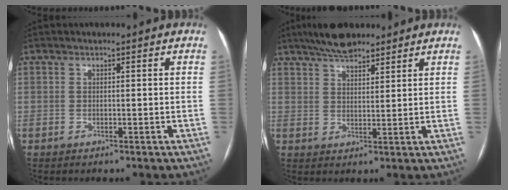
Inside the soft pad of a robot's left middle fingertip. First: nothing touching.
{"total": 7.2, "force": [5.9, 2.2, 3.4], "torque": [-0.060, 0.017, 0.104]}